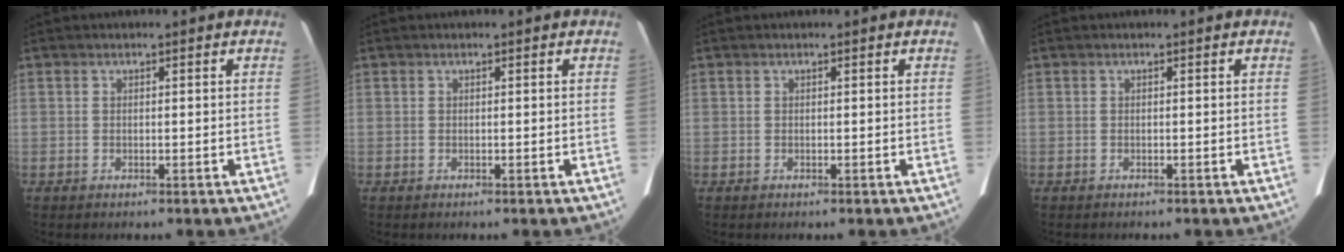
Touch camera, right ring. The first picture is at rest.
{"total": 0.0}
{"total": 0.0}
{"total": 0.0}